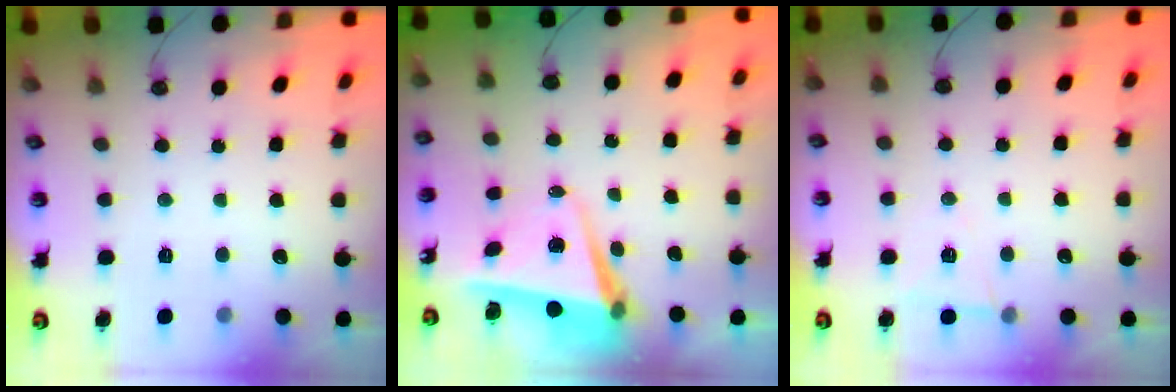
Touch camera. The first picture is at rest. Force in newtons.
{"total": 5.9, "press": 5.7, "slide": 1.5}
{"total": 6.6, "press": 5.1, "slide": 4.2}